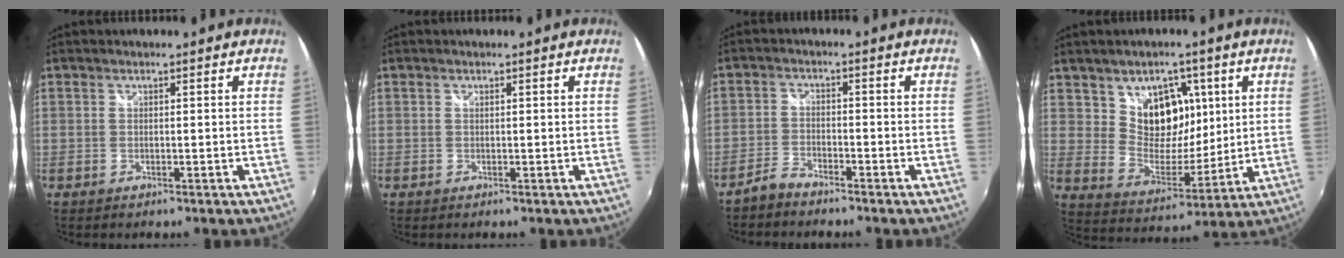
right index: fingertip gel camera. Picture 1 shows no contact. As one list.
[{"total": 0.0}, {"total": 3.4, "force": [-3.1, 0.9, 1.1], "torque": [-0.035, 0.004, -0.063]}, {"total": 11.6, "force": [4.8, 8.6, 6.2], "torque": [-0.096, -0.008, 0.095]}]